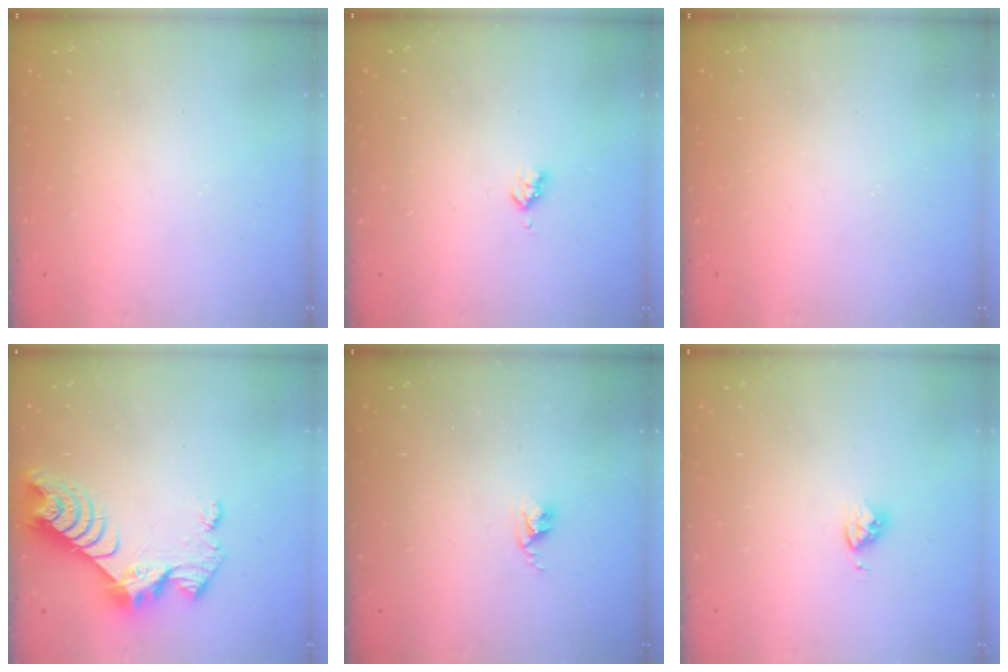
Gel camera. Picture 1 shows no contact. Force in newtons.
{"total": 2.9, "press": 2.9, "slide": 0.5}
{"total": 0.0}
{"total": 9.0, "press": 9.0, "slide": 0.8}
{"total": 2.4, "press": 2.4, "slide": 0.3}
{"total": 3.9, "press": 3.8, "slide": 0.4}